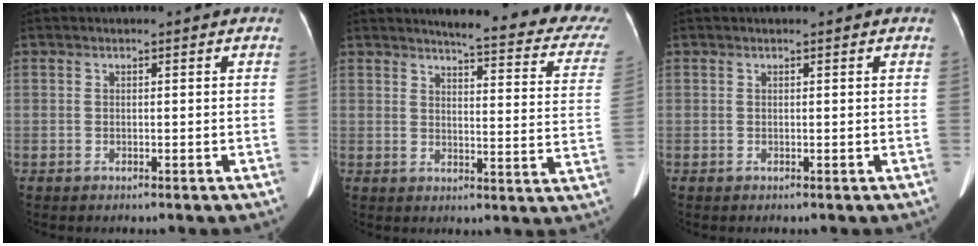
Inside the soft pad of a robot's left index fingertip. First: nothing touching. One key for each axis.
{"total": 19.2, "fx": 17.3, "fy": 2.0, "fz": 8.1, "tx": -0.085, "ty": -0.073, "tz": 0.178}
{"total": 0.0}